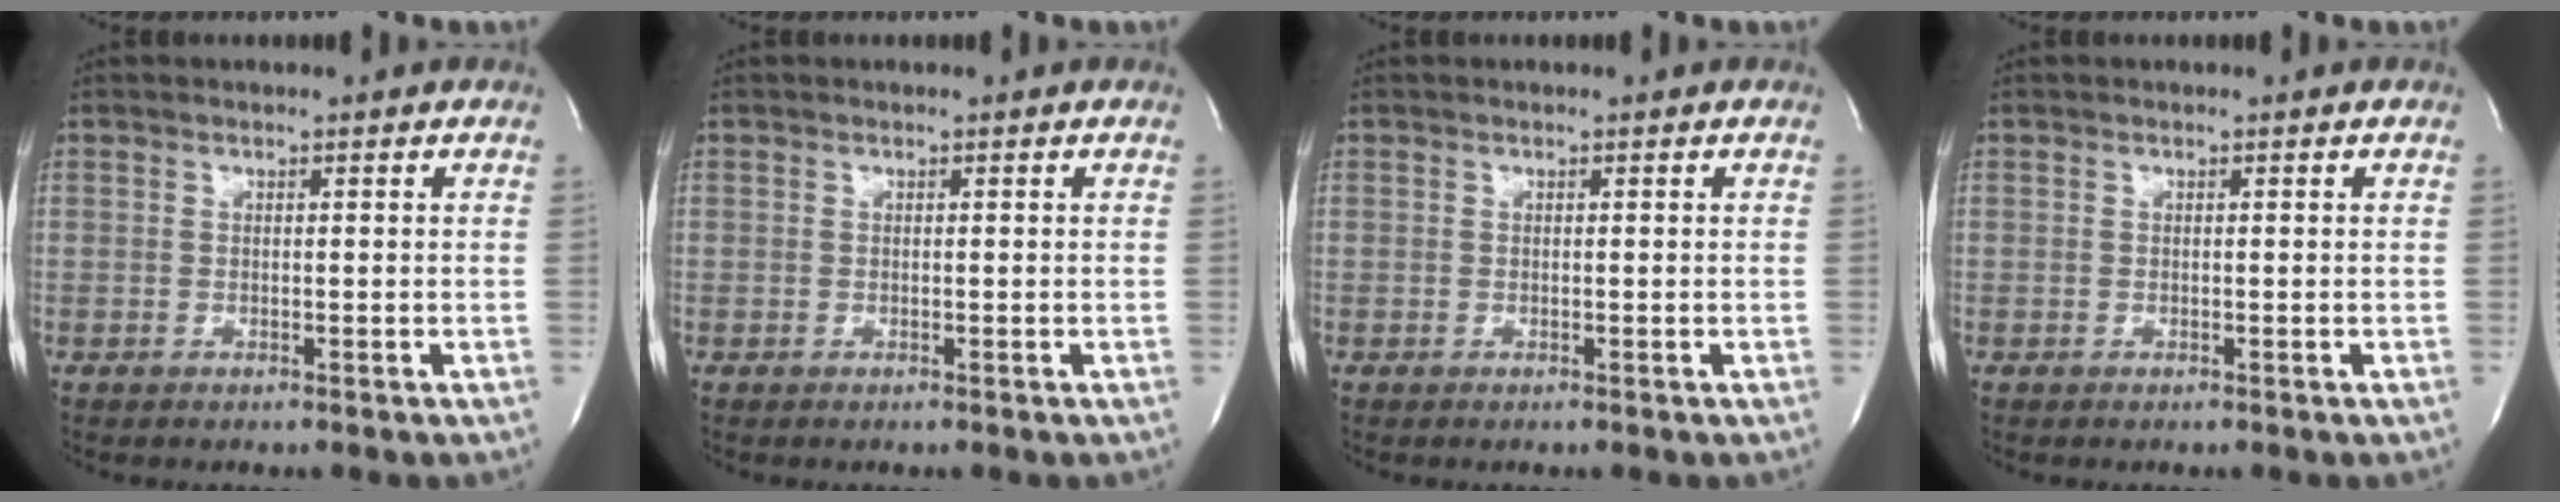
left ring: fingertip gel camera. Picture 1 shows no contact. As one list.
[{"total": 0.0}, {"total": 0.0}, {"total": 0.0}]